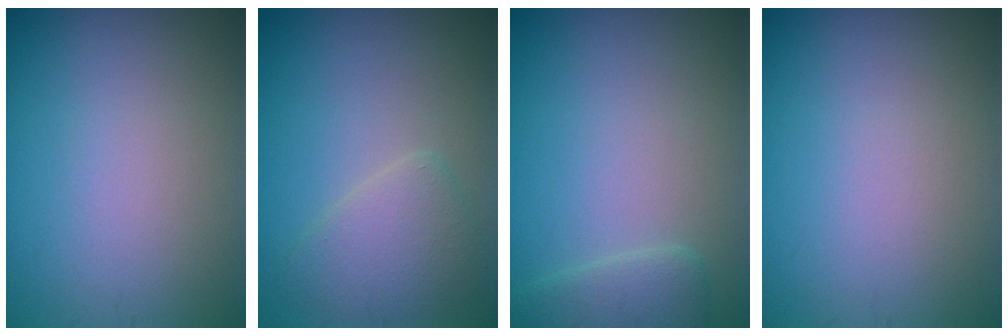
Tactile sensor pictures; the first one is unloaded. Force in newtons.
{"total": 2.9, "press": 2.9, "slide": 0.2}
{"total": 2.1, "press": 2.1, "slide": 0.2}
{"total": 0.0}